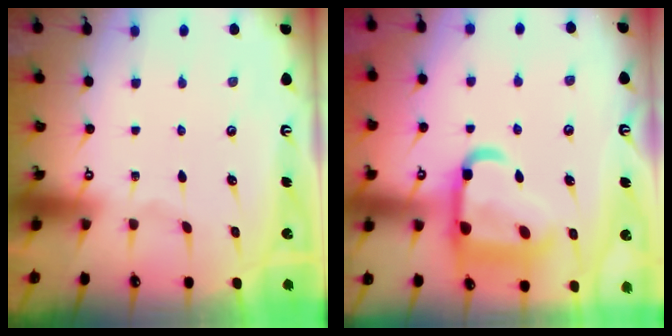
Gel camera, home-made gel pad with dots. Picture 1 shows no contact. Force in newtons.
{"total": 17.6, "press": 17.5, "slide": 1.6}